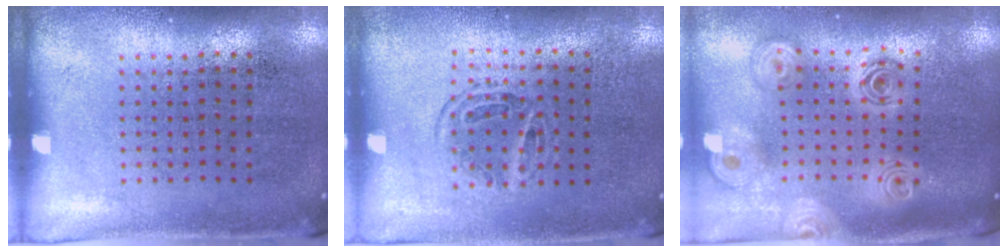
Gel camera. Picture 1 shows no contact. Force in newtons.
{"total": 1.1, "press": 0.9, "slide": 0.6}
{"total": 2.4, "press": 1.9, "slide": 1.5}